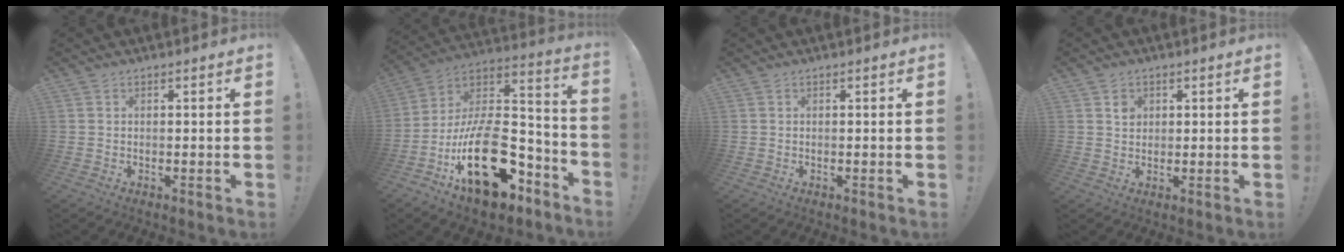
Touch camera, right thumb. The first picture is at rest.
{"total": 25.6, "force": [-9.6, 13.5, 19.6], "torque": [-0.326, 0.059, -0.151]}
{"total": 0.0}
{"total": 2.8, "force": [1.1, 2.5, 0.6], "torque": [0.010, -0.008, 0.014]}